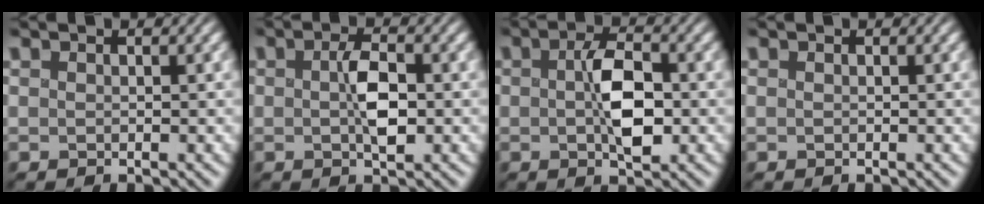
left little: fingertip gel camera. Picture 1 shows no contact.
{"total": 2.0, "force": [-0.9, 0.4, 1.8], "torque": [-0.057, -0.003, 0.004]}
{"total": 3.4, "force": [-1.0, 1.3, 3.0], "torque": [-0.077, 0.000, 0.004]}
{"total": 0.0}